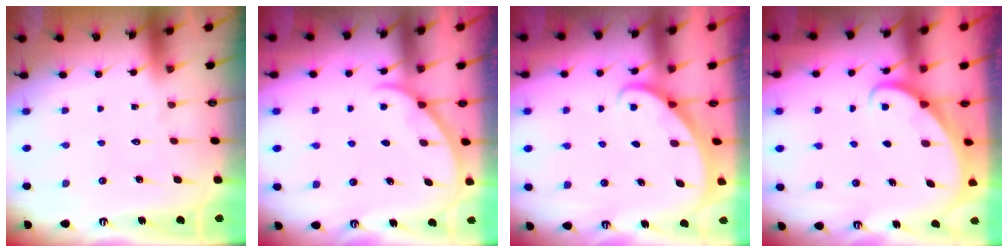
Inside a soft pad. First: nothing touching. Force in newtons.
{"total": 2.6, "press": 2.6, "slide": 0.3}
{"total": 1.9, "press": 1.9, "slide": 0.1}
{"total": 1.8, "press": 1.8, "slide": 0.2}